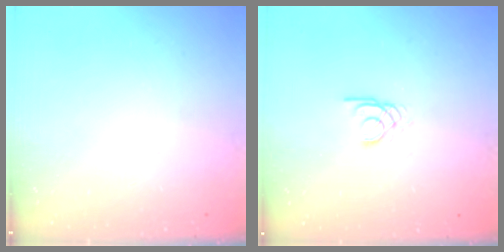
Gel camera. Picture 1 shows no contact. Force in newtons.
{"total": 1.8, "press": 1.8, "slide": 0.2}